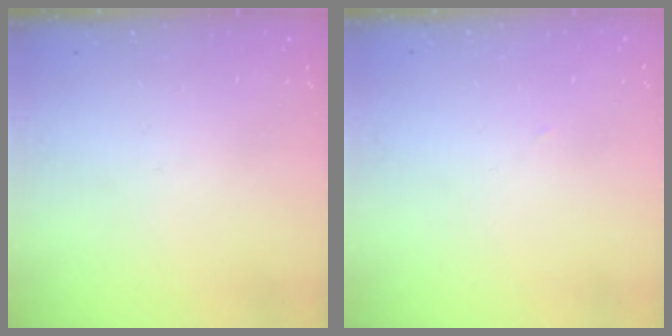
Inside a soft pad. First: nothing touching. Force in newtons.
{"total": 1.1, "press": 1.1, "slide": 0.1}